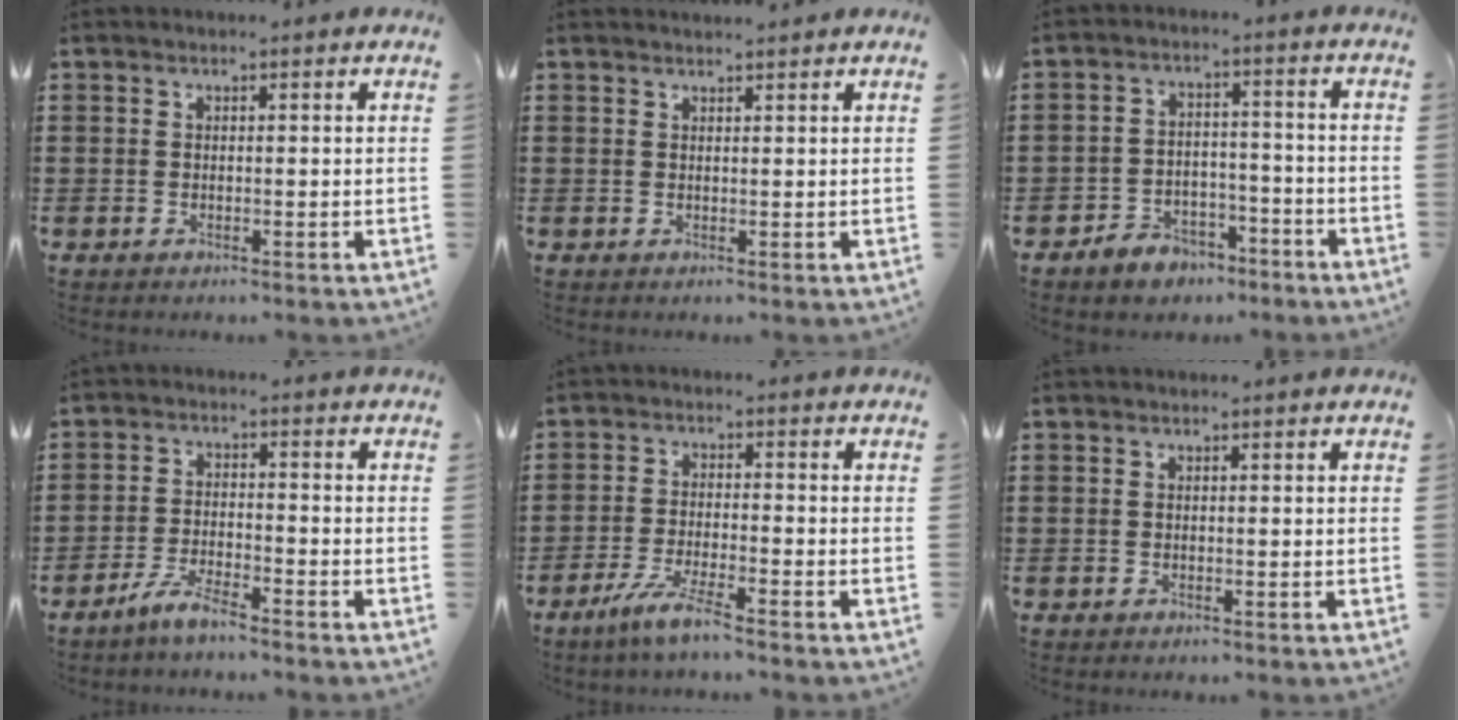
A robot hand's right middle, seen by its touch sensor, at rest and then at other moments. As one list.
[{"total": 1.1, "force": [1.1, -0.1, 0.1], "torque": [-0.003, -0.001, 0.021]}, {"total": 4.8, "force": [-4.3, 2.0, 0.6], "torque": [-0.020, 0.012, -0.088]}, {"total": 4.4, "force": [-3.8, 0.3, 2.2], "torque": [-0.051, -0.003, -0.075]}, {"total": 5.4, "force": [-4.1, 0.1, 3.4], "torque": [-0.075, -0.015, -0.077]}, {"total": 0.0}]